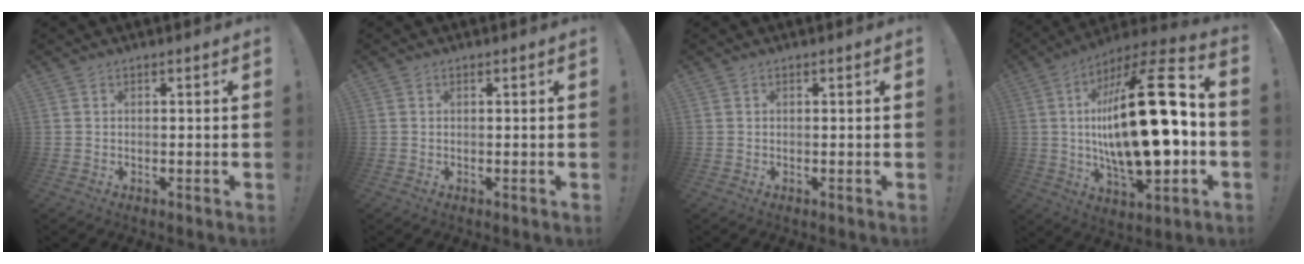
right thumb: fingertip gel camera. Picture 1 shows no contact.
{"total": 0.0}
{"total": 0.0}
{"total": 29.6, "force": [-1.0, 10.3, 27.7], "torque": [-0.484, 0.008, -0.027]}